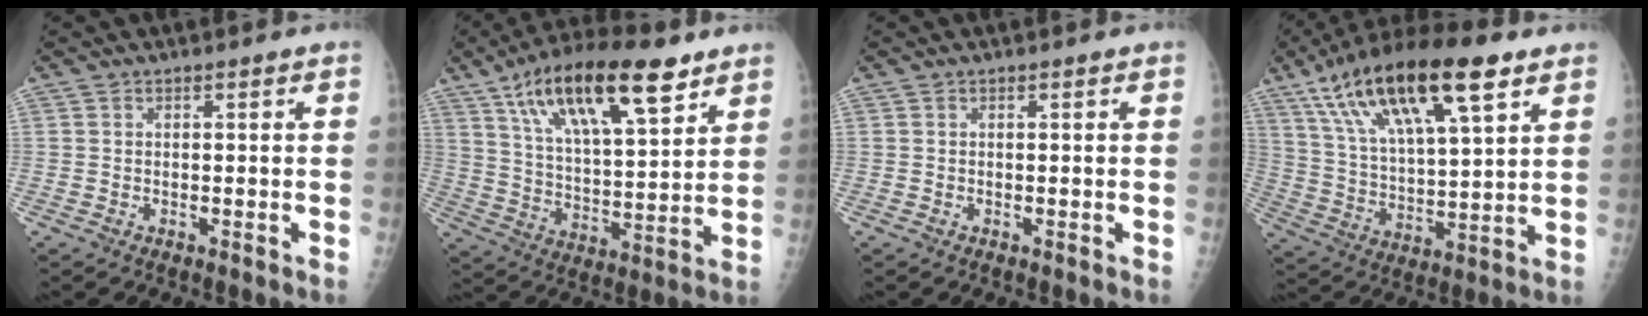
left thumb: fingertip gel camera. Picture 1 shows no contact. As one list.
[{"total": 22.1, "force": [12.6, 7.8, 16.4], "torque": [-0.259, -0.031, 0.219]}, {"total": 0.0}, {"total": 24.0, "force": [12.9, 7.7, 18.8], "torque": [-0.329, -0.016, 0.230]}]